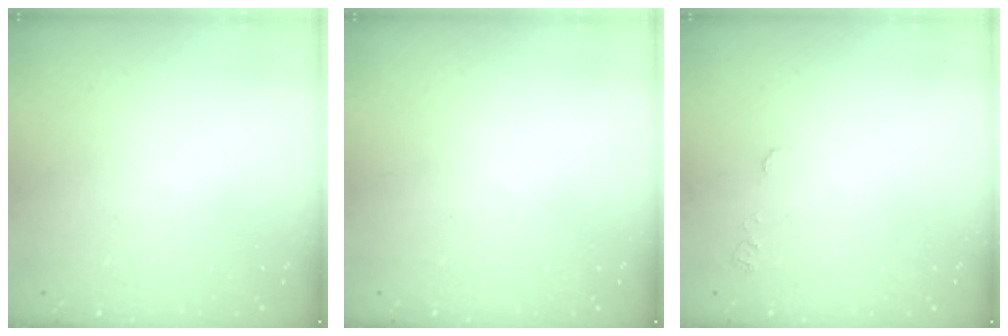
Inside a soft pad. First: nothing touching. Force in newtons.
{"total": 0.0}
{"total": 5.3, "press": 5.2, "slide": 0.5}